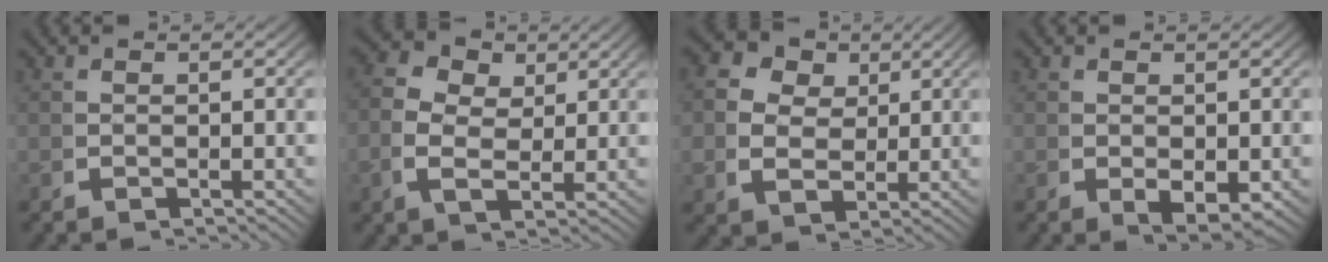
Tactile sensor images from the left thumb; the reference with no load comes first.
{"total": 5.2, "force": [1.4, 3.7, 3.3], "torque": [-0.076, -0.020, 0.027]}
{"total": 7.5, "force": [1.8, 6.2, 3.9], "torque": [-0.088, -0.022, 0.036]}
{"total": 2.7, "force": [-0.3, 1.7, 2.0], "torque": [-0.040, -0.019, 0.009]}